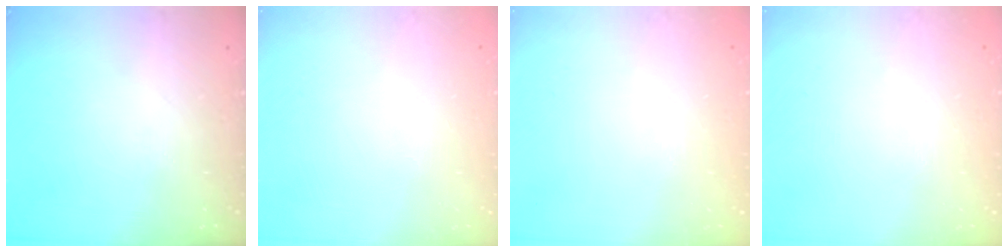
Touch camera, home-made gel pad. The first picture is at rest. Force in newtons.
{"total": 0.0}
{"total": 0.0}
{"total": 0.0}